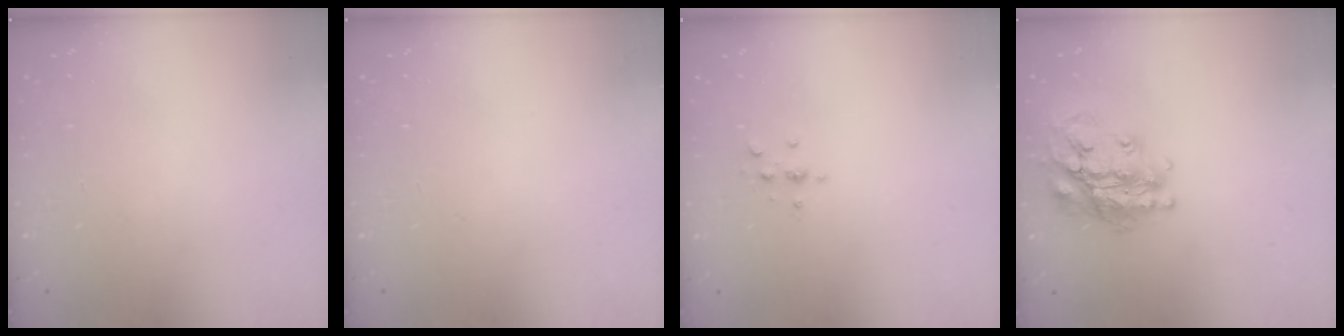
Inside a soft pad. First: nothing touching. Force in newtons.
{"total": 0.0}
{"total": 2.3, "press": 2.3, "slide": 0.2}
{"total": 20.3, "press": 20.3, "slide": 1.6}